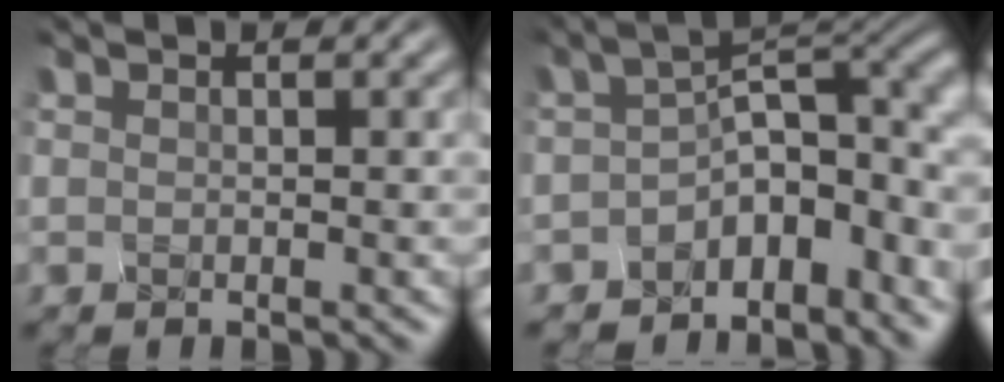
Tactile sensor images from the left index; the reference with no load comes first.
{"total": 8.6, "force": [-3.0, 5.0, 6.3], "torque": [-0.070, 0.003, -0.060]}